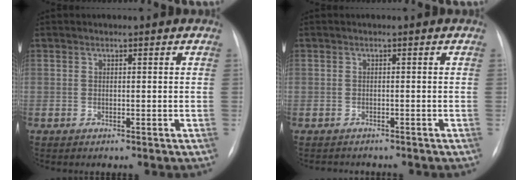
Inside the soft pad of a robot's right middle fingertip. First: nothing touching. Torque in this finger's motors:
{"motor_torque": [-0.18, -0.26, -0.58, -0.19]}